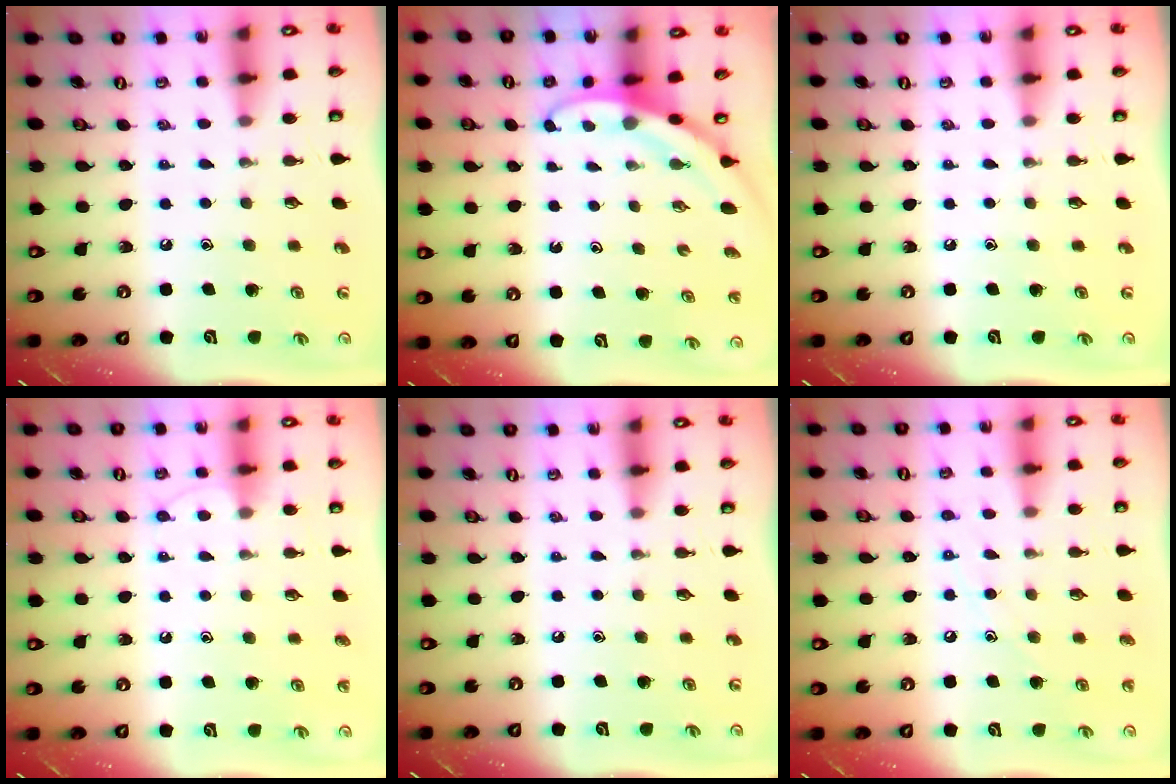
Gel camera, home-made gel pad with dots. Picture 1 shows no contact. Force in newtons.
{"total": 3.1, "press": 3.1, "slide": 0.1}
{"total": 0.0}
{"total": 5.8, "press": 5.8, "slide": 0.6}
{"total": 0.0}
{"total": 7.3, "press": 7.3, "slide": 0.4}